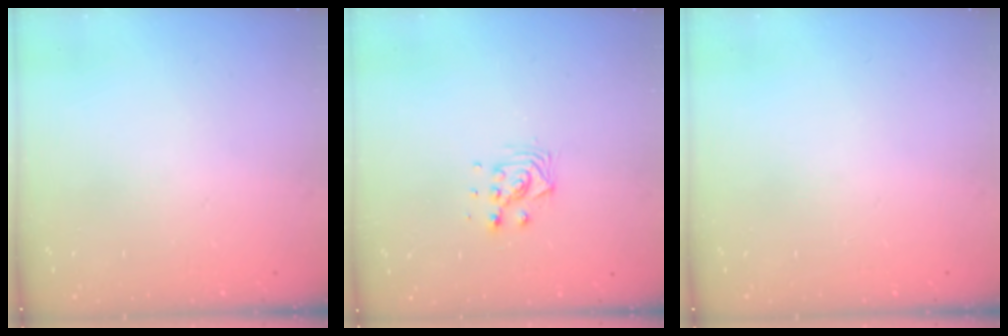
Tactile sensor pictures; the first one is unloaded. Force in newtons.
{"total": 7.3, "press": 7.3, "slide": 0.5}
{"total": 0.0}